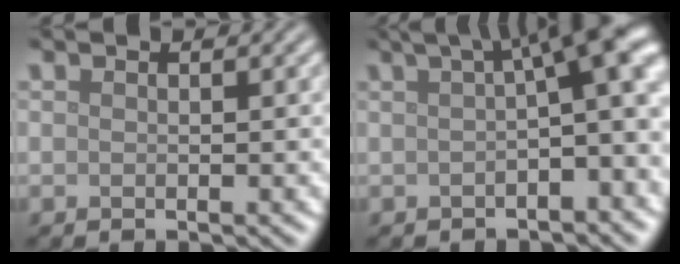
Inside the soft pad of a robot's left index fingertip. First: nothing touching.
{"total": 8.9, "force": [2.0, 2.3, 8.4], "torque": [-0.088, 0.031, 0.017]}